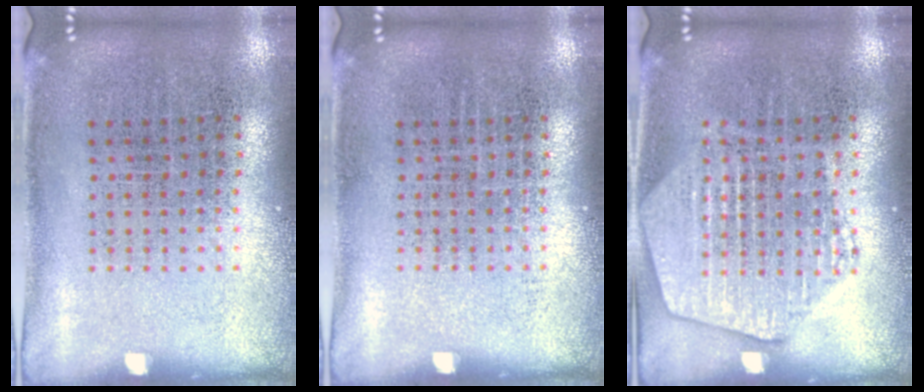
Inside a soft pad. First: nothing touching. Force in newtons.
{"total": 0.0}
{"total": 2.8, "press": 2.7, "slide": 0.4}